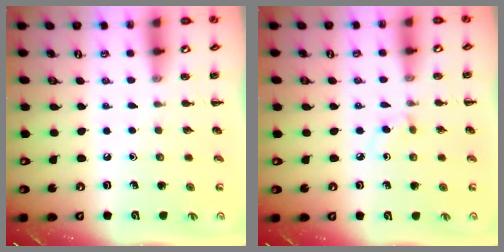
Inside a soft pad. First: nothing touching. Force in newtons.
{"total": 1.8, "press": 1.6, "slide": 0.8}